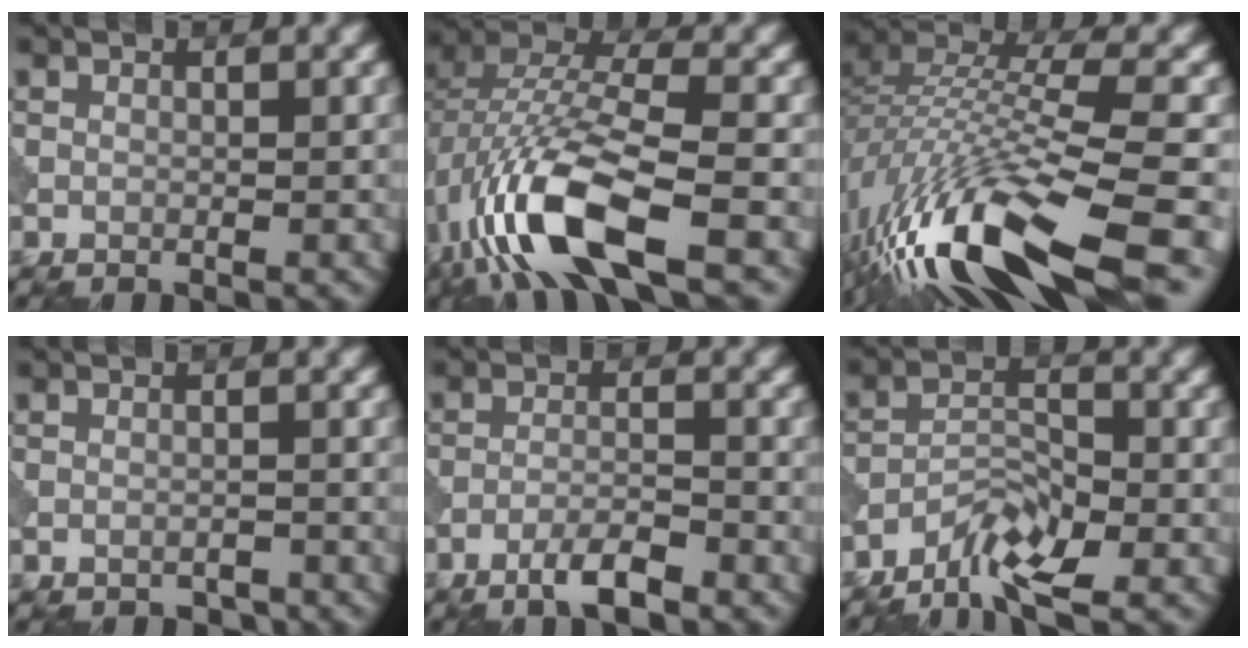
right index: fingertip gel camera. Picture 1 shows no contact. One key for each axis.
{"total": 11.3, "fx": -5.1, "fy": 4.0, "fz": 9.3, "tx": -0.194, "ty": 0.007, "tz": -0.102}
{"total": 14.9, "fx": -8.2, "fy": 4.0, "fz": 11.8, "tx": -0.246, "ty": 0.014, "tz": -0.144}
{"total": 1.3, "fx": -1.2, "fy": 0.3, "fz": 0.3, "tx": -0.006, "ty": -0.001, "tz": -0.023}
{"total": 3.2, "fx": -2.4, "fy": 0.4, "fz": 2.1, "tx": -0.039, "ty": 0.005, "tz": -0.051}
{"total": 4.9, "fx": -3.8, "fy": 1.3, "fz": 2.8, "tx": -0.048, "ty": -0.001, "tz": -0.074}